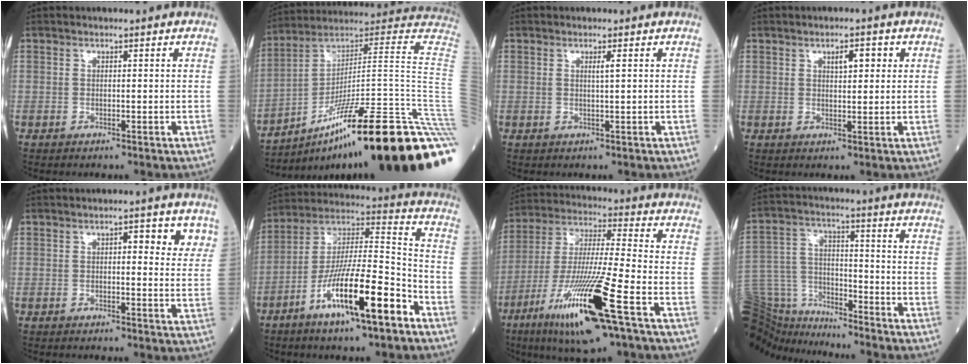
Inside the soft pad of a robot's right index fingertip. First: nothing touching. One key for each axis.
{"total": 32.2, "fx": -15.6, "fy": -0.3, "fz": 28.2, "tx": -0.245, "ty": 0.038, "tz": -0.249}
{"total": 1.3, "fx": 0.5, "fy": -0.2, "fz": 1.2, "tx": -0.023, "ty": -0.002, "tz": 0.007}
{"total": 3.1, "fx": 1.3, "fy": 1.0, "fz": 2.6, "tx": -0.042, "ty": 0.005, "tz": 0.022}
{"total": 5.0, "fx": 2.1, "fy": 1.6, "fz": 4.2, "tx": -0.045, "ty": 0.003, "tz": 0.020}
{"total": 16.9, "fx": -8.5, "fy": 2.1, "fz": 14.5, "tx": -0.264, "ty": -0.009, "tz": -0.148}
{"total": 18.7, "fx": -8.9, "fy": 0.8, "fz": 16.4, "tx": -0.336, "ty": -0.038, "tz": -0.163}
{"total": 16.1, "fx": -15.1, "fy": 2.7, "fz": 4.8, "tx": -0.098, "ty": 0.013, "tz": -0.266}